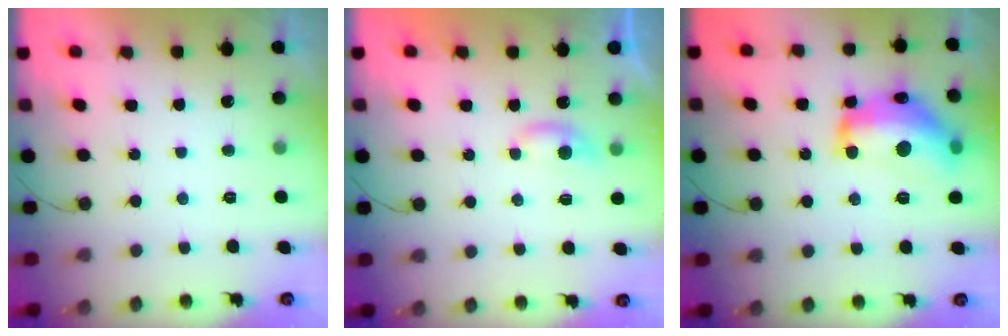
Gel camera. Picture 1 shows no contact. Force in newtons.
{"total": 4.4, "press": 4.3, "slide": 0.6}
{"total": 19.0, "press": 19.0, "slide": 1.2}